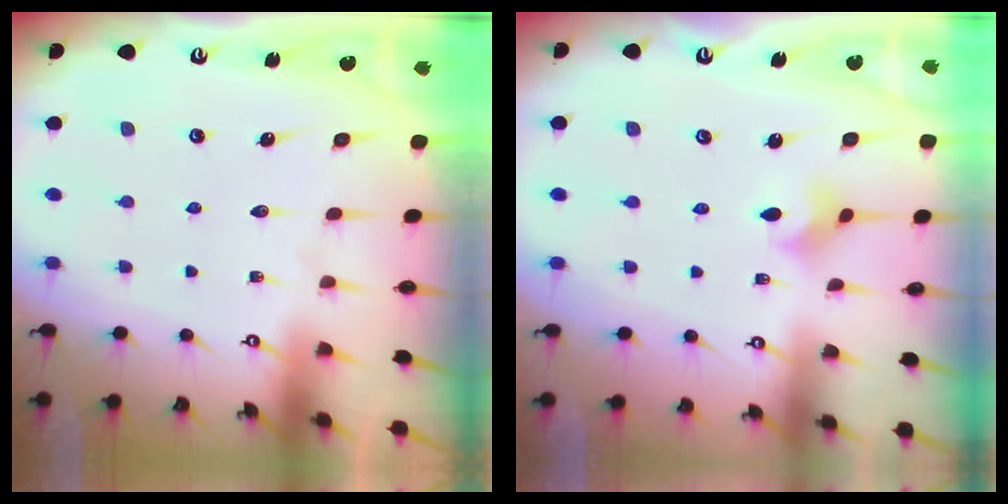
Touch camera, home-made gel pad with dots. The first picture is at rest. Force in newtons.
{"total": 3.6, "press": 3.6, "slide": 0.2}